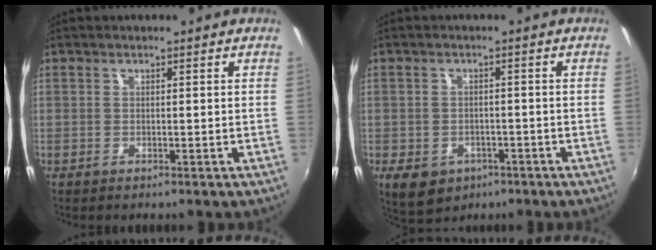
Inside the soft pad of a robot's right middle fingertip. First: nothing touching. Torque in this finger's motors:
{"motor_torque": [0.83, -0.55, 0.10, 0.06]}